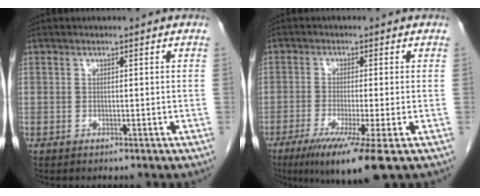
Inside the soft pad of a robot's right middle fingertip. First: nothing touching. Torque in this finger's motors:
{"motor_torque": [1.41, -0.73, 0.48, 0.15]}